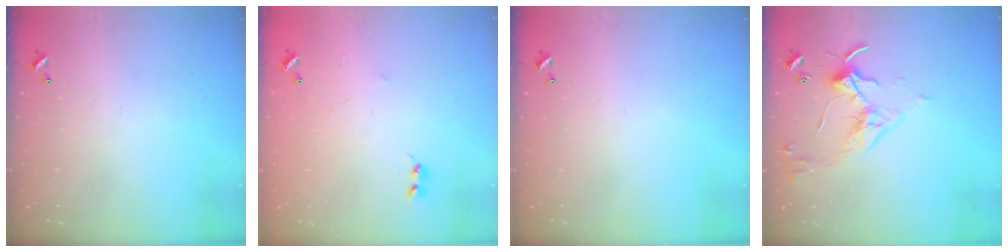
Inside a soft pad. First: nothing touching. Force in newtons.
{"total": 5.4, "press": 5.4, "slide": 0.7}
{"total": 0.0}
{"total": 3.3, "press": 3.2, "slide": 0.7}